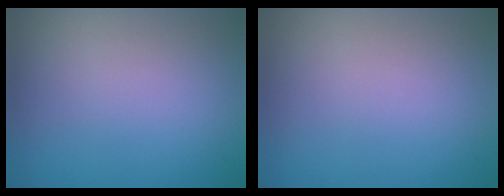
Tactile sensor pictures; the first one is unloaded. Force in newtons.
{"total": 0.0}